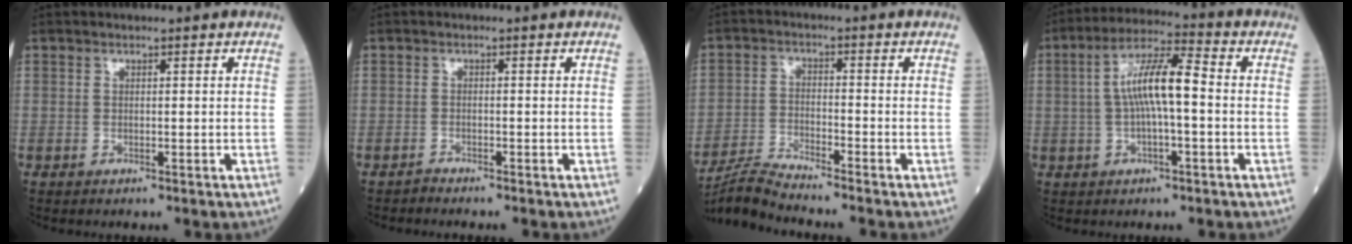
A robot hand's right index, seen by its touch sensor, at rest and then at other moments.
{"total": 0.9, "force": [-0.9, -0.2, -0.1], "torque": [0.002, -0.003, -0.018]}
{"total": 6.3, "force": [-6.0, -1.7, 1.1], "torque": [-0.028, -0.019, -0.117]}
{"total": 9.1, "force": [0.1, 1.7, 8.9], "torque": [-0.170, 0.024, -0.002]}